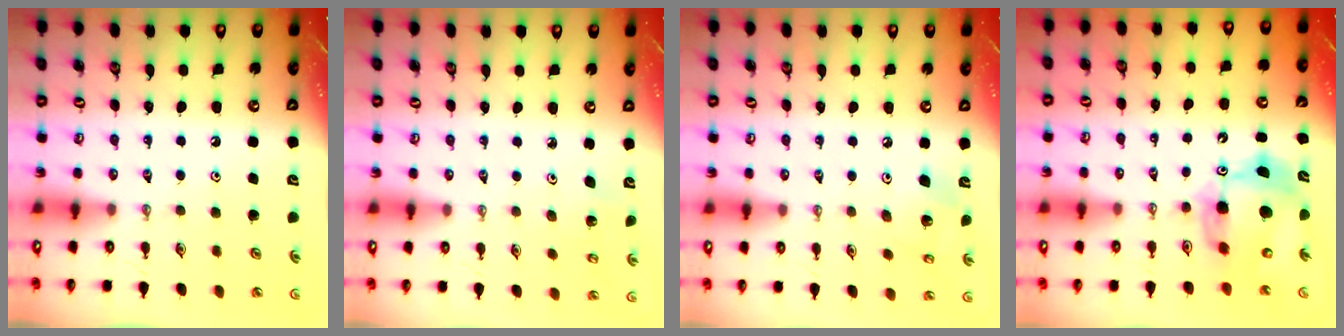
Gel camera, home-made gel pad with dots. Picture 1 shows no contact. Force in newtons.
{"total": 2.3, "press": 2.3, "slide": 0.3}
{"total": 8.1, "press": 8.0, "slide": 1.2}
{"total": 12.6, "press": 12.5, "slide": 1.7}